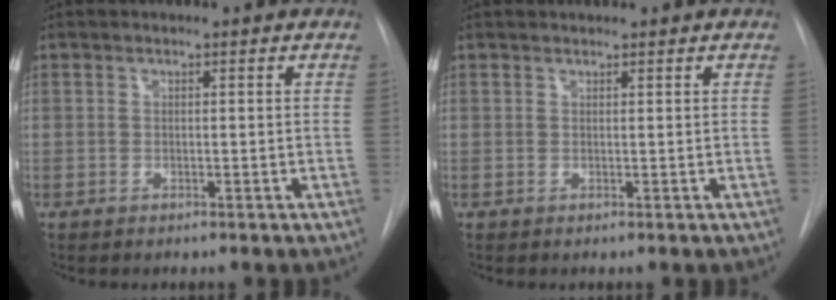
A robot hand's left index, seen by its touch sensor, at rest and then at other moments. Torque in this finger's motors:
{"motor_torque": [-2.14, 0.00, -1.06, 0.01]}